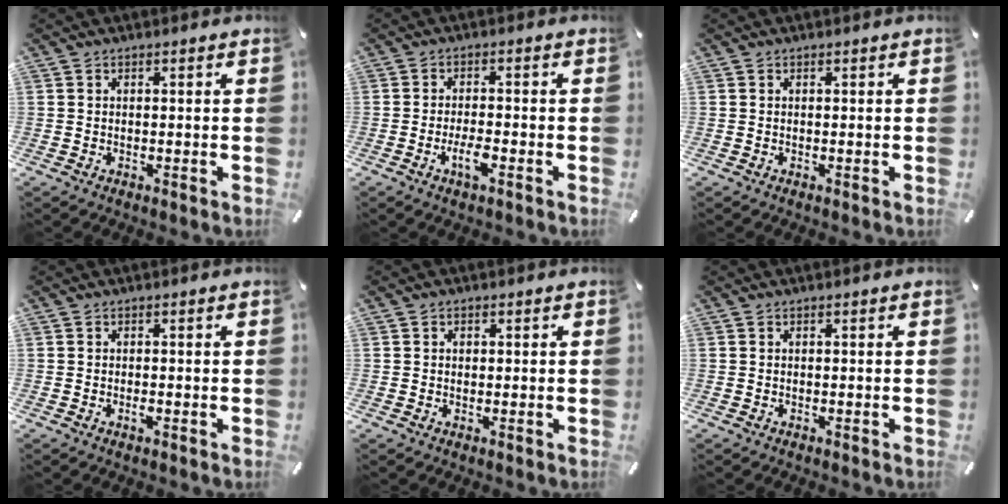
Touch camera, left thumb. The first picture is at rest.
{"total": 4.6, "force": [-2.1, 1.4, 3.9], "torque": [-0.074, 0.004, -0.038]}
{"total": 0.0}
{"total": 1.1, "force": [-0.4, 0.4, 1.0], "torque": [-0.018, -0.003, -0.007]}
{"total": 1.0, "force": [0.2, 0.9, 0.4], "torque": [-0.001, 0.002, 0.001]}
{"total": 0.0}